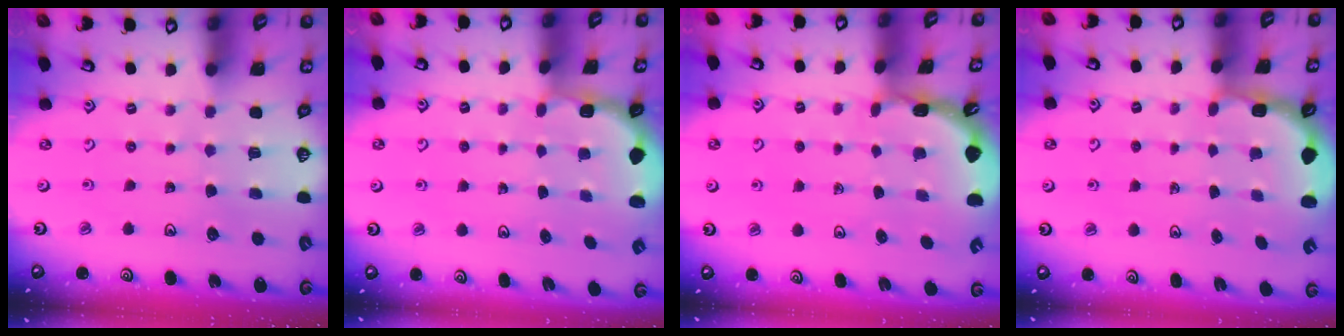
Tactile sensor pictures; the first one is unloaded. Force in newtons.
{"total": 1.9, "press": 1.8, "slide": 0.7}
{"total": 1.7, "press": 1.7, "slide": 0.1}
{"total": 2.7, "press": 2.1, "slide": 1.7}